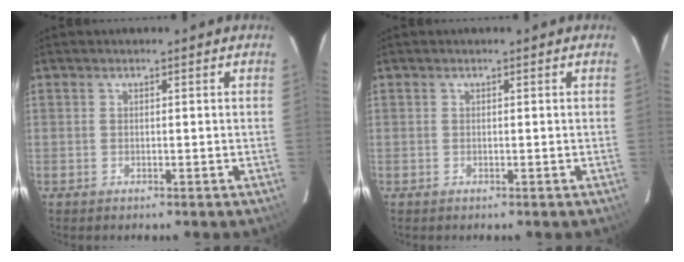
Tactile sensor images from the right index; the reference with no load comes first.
{"total": 0.0}